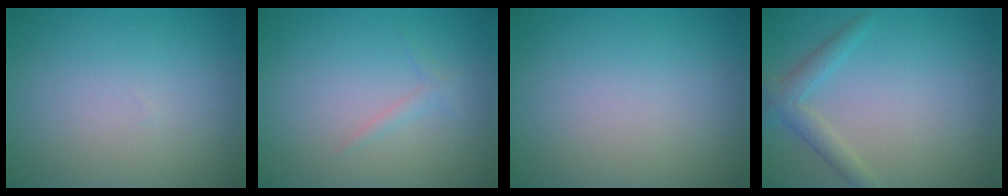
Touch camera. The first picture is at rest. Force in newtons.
{"total": 0.9, "press": 0.9, "slide": 0.0}
{"total": 0.0}
{"total": 2.3, "press": 2.3, "slide": 0.2}